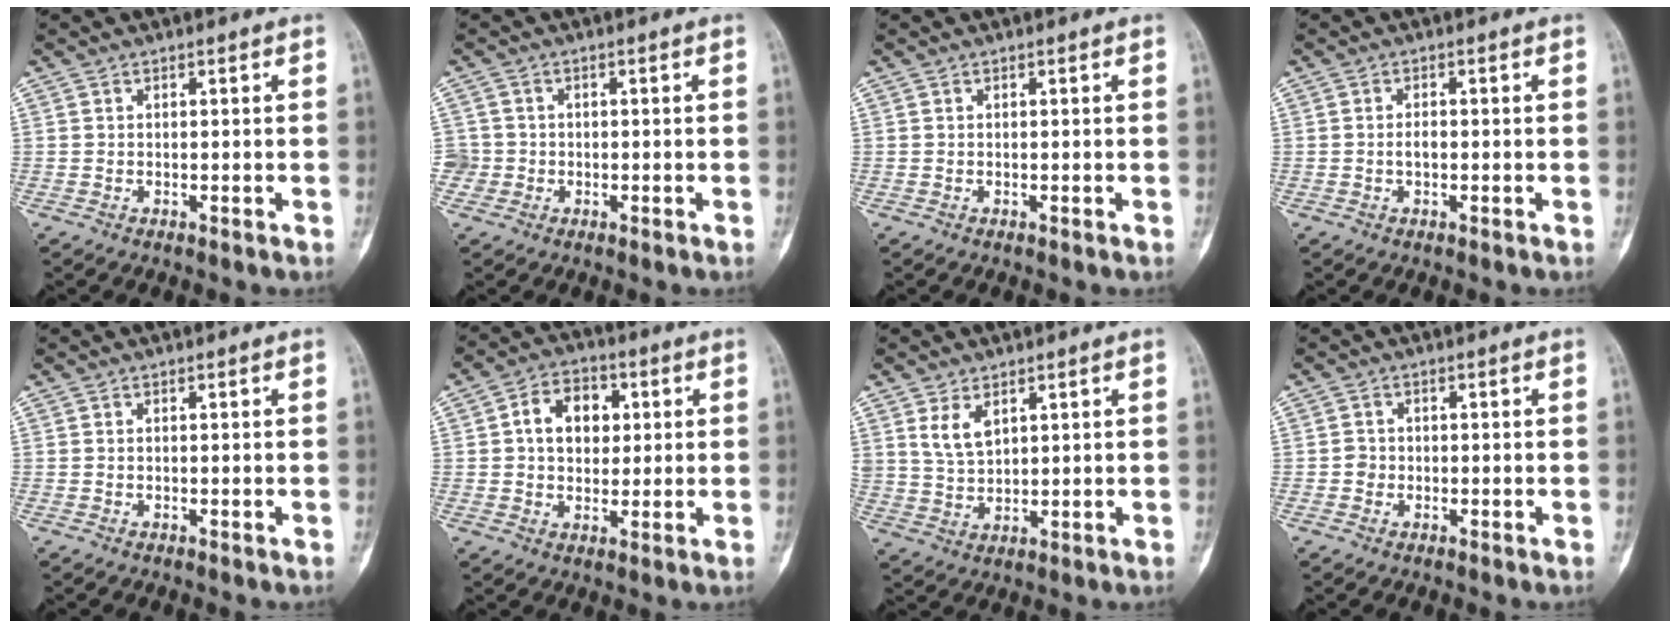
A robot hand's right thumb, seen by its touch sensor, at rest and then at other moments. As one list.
[{"total": 3.0, "force": [-0.5, 2.9, -0.1], "torque": [0.023, 0.010, -0.013]}, {"total": 0.0}, {"total": 1.5, "force": [-0.3, 0.8, 1.2], "torque": [-0.017, 0.003, -0.007]}, {"total": 0.0}, {"total": 9.6, "force": [1.8, 6.9, 6.3], "torque": [-0.071, 0.009, 0.025]}, {"total": 5.2, "force": [2.7, 2.9, 3.4], "torque": [-0.057, -0.016, 0.061]}, {"total": 1.7, "force": [-0.3, 1.6, 0.4], "torque": [0.003, 0.008, -0.008]}]